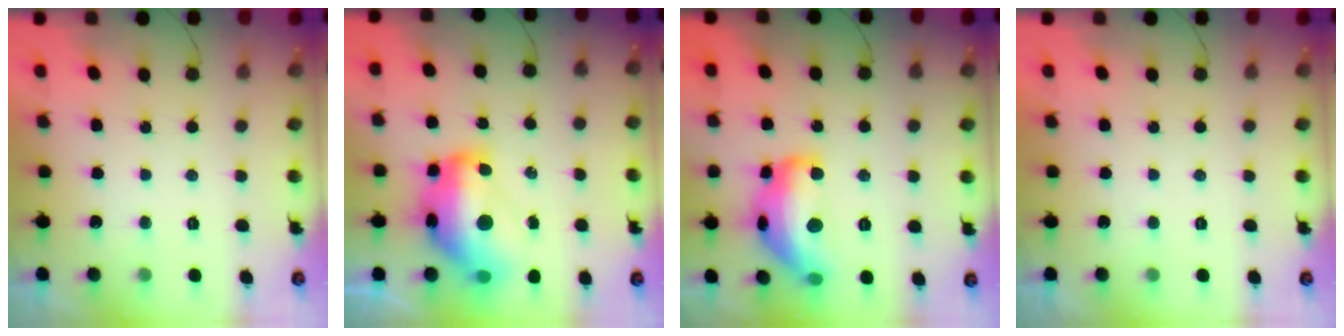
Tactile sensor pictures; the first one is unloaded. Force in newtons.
{"total": 19.5, "press": 19.4, "slide": 2.1}
{"total": 17.7, "press": 17.6, "slide": 1.3}
{"total": 0.0}